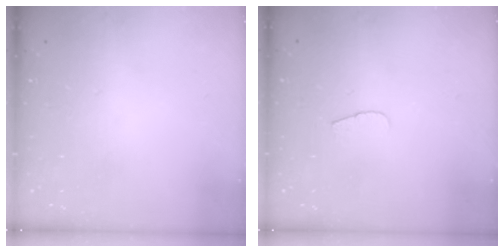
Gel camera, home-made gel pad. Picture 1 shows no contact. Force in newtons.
{"total": 3.7, "press": 3.7, "slide": 0.4}